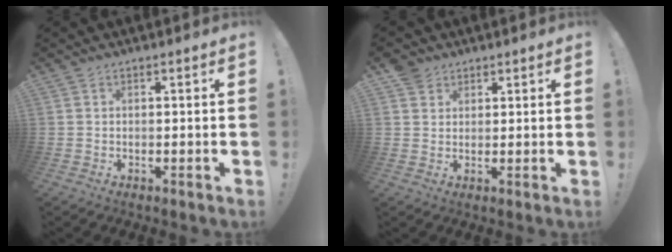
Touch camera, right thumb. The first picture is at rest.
{"total": 3.7, "force": [2.6, 2.6, 0.6], "torque": [-0.006, -0.012, 0.048]}